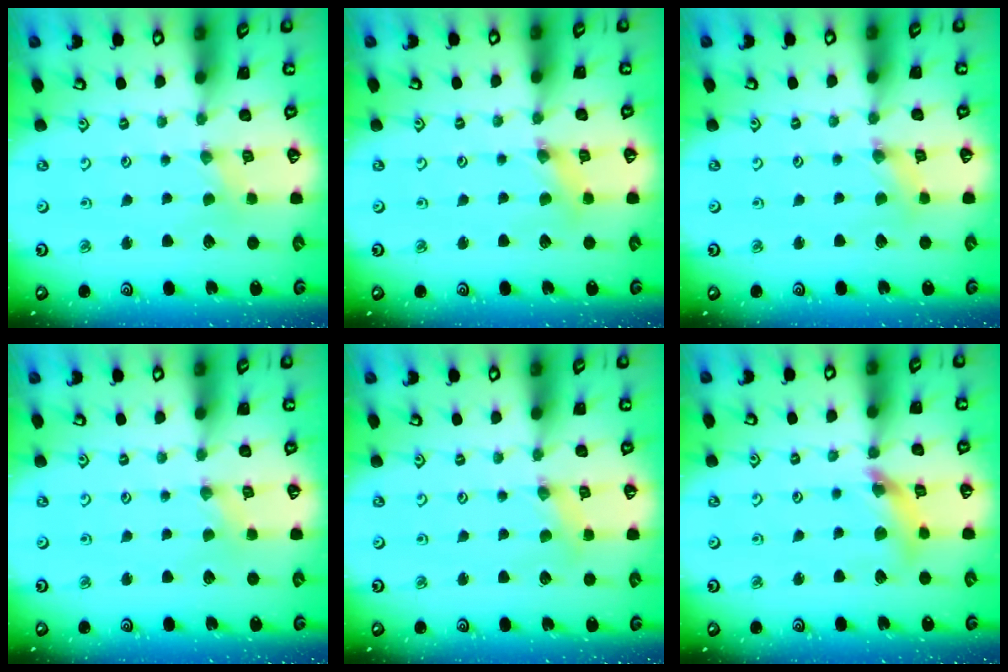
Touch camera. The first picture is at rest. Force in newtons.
{"total": 1.8, "press": 1.8, "slide": 0.3}
{"total": 1.4, "press": 1.3, "slide": 0.3}
{"total": 1.2, "press": 1.1, "slide": 0.3}
{"total": 1.9, "press": 1.9, "slide": 0.3}
{"total": 11.6, "press": 11.5, "slide": 1.6}